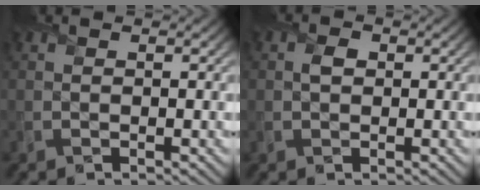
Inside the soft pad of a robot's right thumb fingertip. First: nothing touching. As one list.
[{"total": 1.3, "force": [0.2, 1.0, 0.9], "torque": [-0.019, 0.001, 0.000]}]